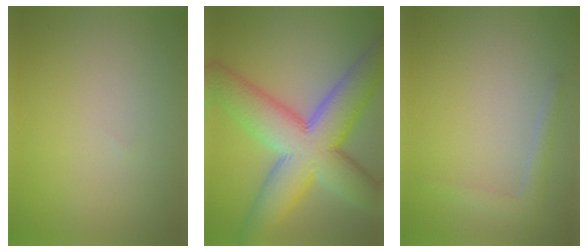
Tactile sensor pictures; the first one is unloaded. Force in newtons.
{"total": 11.8, "press": 11.8, "slide": 0.3}
{"total": 1.8, "press": 1.8, "slide": 0.2}